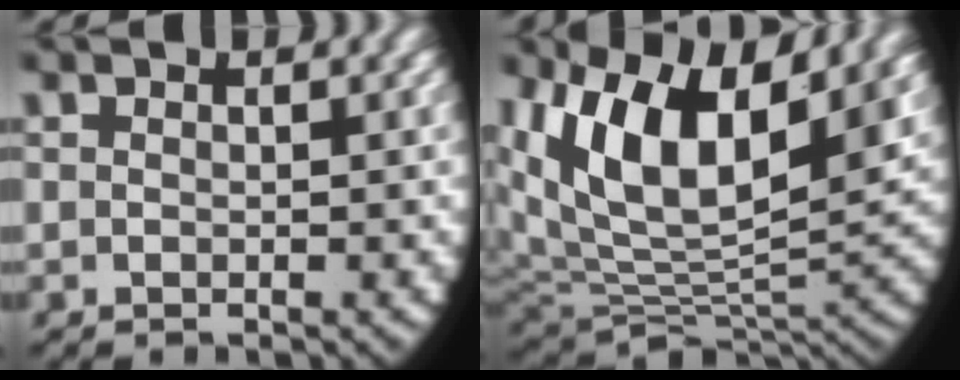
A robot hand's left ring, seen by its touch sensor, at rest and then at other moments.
{"total": 12.1, "force": [3.0, 7.7, 8.8], "torque": [-0.190, -0.031, 0.067]}